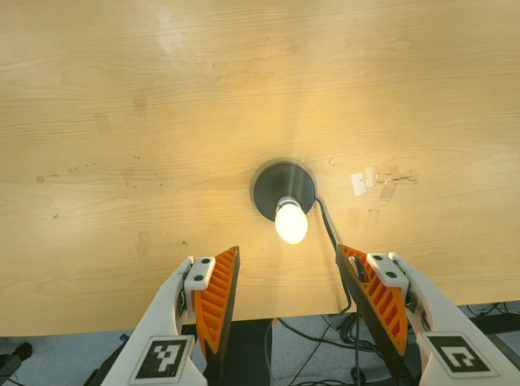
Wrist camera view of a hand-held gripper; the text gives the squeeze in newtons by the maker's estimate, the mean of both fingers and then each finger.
{"total": 0.0}